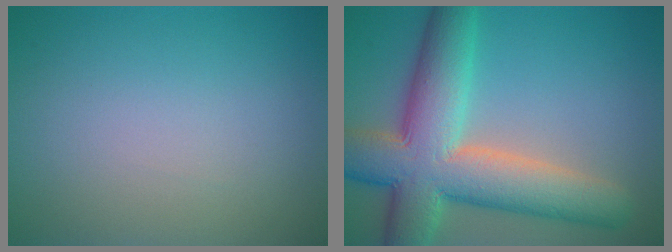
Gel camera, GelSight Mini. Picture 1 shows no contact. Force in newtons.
{"total": 11.4, "press": 11.3, "slide": 0.8}